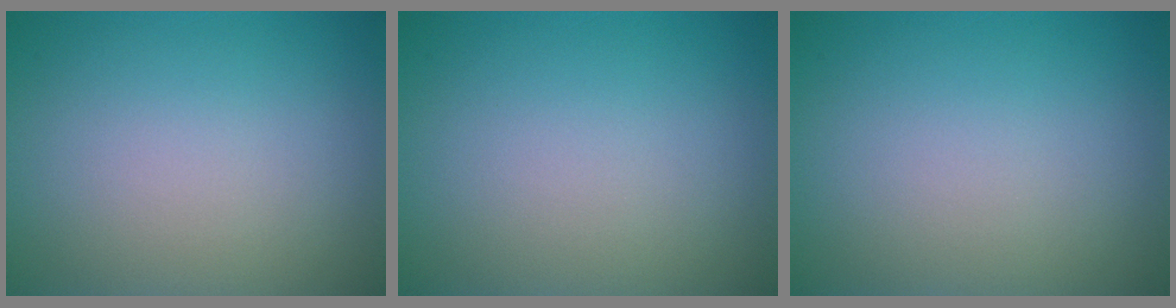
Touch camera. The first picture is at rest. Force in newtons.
{"total": 0.0}
{"total": 0.0}